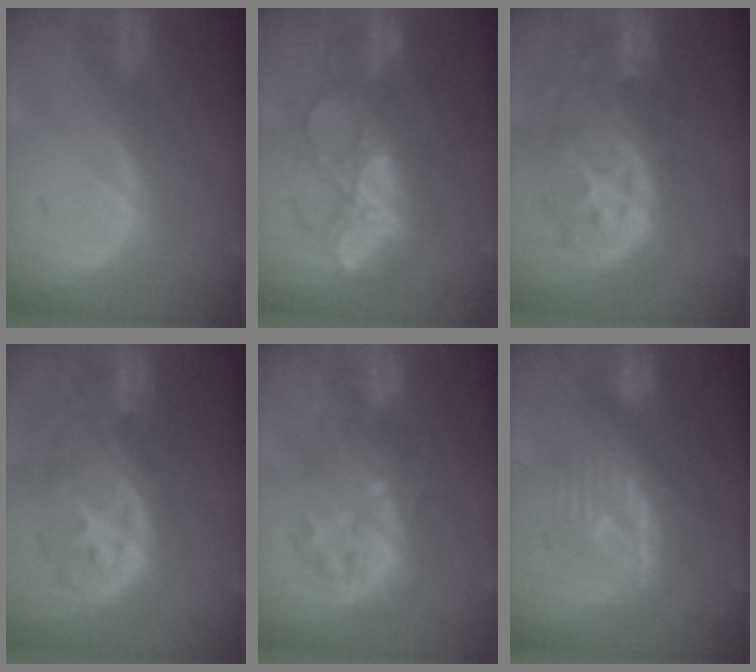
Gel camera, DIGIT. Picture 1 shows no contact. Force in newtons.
{"total": 9.1, "press": 8.9, "slide": 2.0}
{"total": 11.4, "press": 9.8, "slide": 5.7}
{"total": 11.0, "press": 9.7, "slide": 5.2}
{"total": 9.0, "press": 8.0, "slide": 4.2}
{"total": 7.9, "press": 7.8, "slide": 1.2}